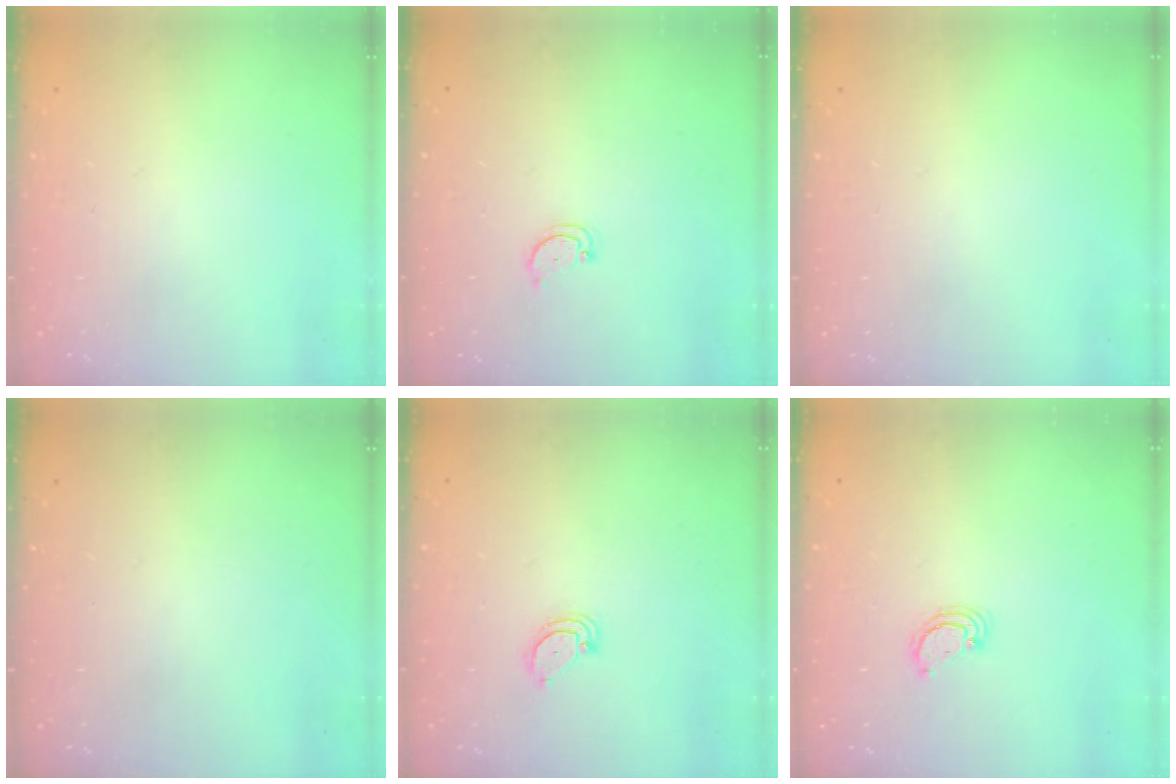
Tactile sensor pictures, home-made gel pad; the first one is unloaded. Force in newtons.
{"total": 2.8, "press": 2.8, "slide": 0.3}
{"total": 0.0}
{"total": 0.0}
{"total": 2.9, "press": 2.9, "slide": 0.2}
{"total": 2.6, "press": 2.6, "slide": 0.3}